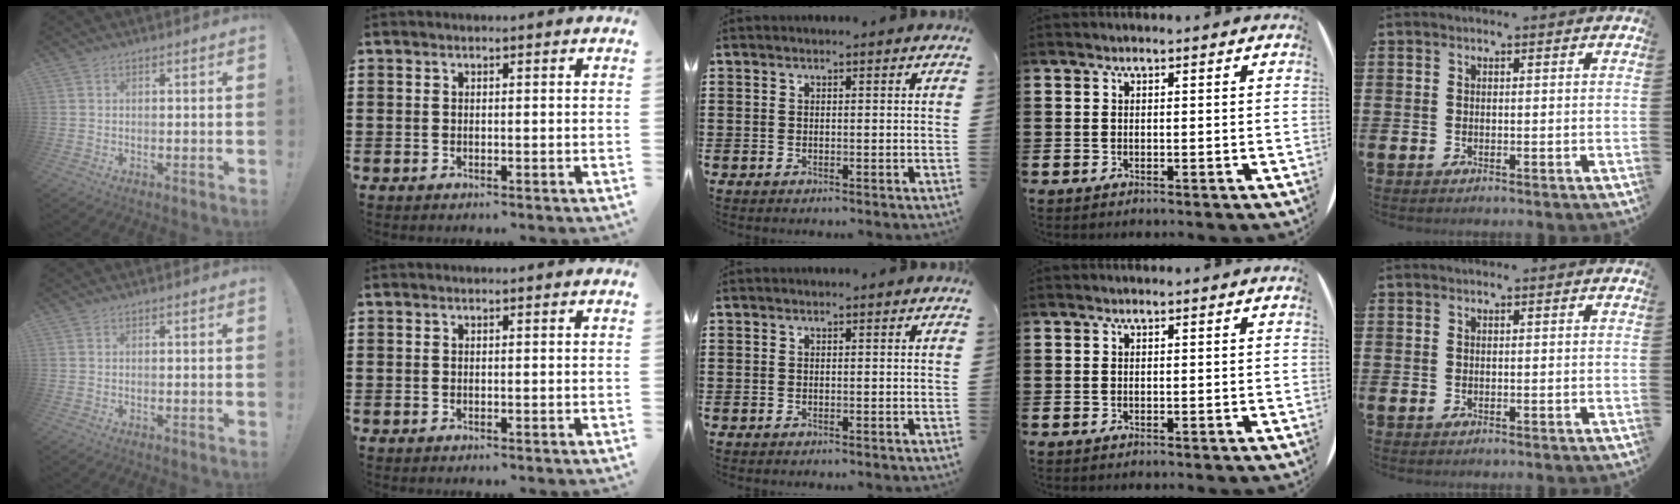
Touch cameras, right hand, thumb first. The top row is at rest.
{}